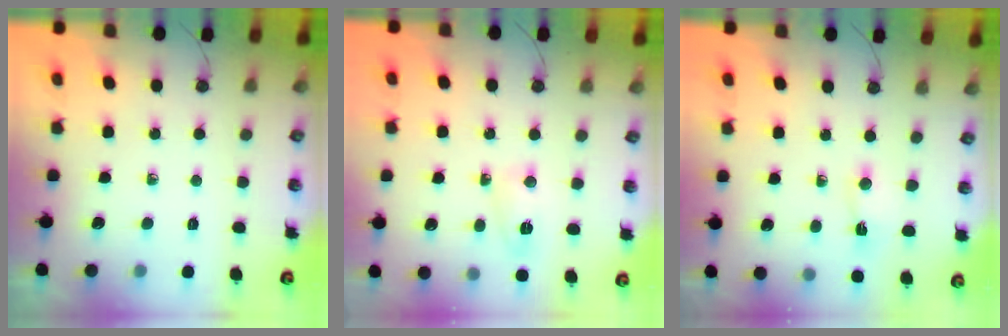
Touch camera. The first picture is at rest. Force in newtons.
{"total": 3.9, "press": 3.6, "slide": 1.6}
{"total": 1.1, "press": 1.0, "slide": 0.4}